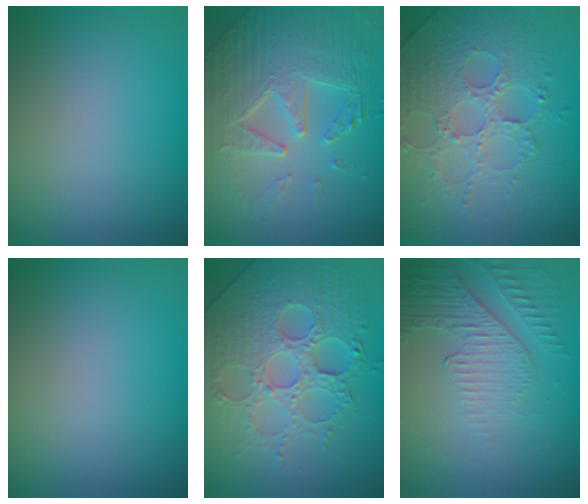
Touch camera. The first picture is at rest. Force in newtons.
{"total": 7.9, "press": 5.6, "slide": 5.5}
{"total": 4.2, "press": 3.9, "slide": 1.3}
{"total": 0.0}
{"total": 7.7, "press": 6.1, "slide": 4.6}
{"total": 4.9, "press": 3.3, "slide": 3.6}